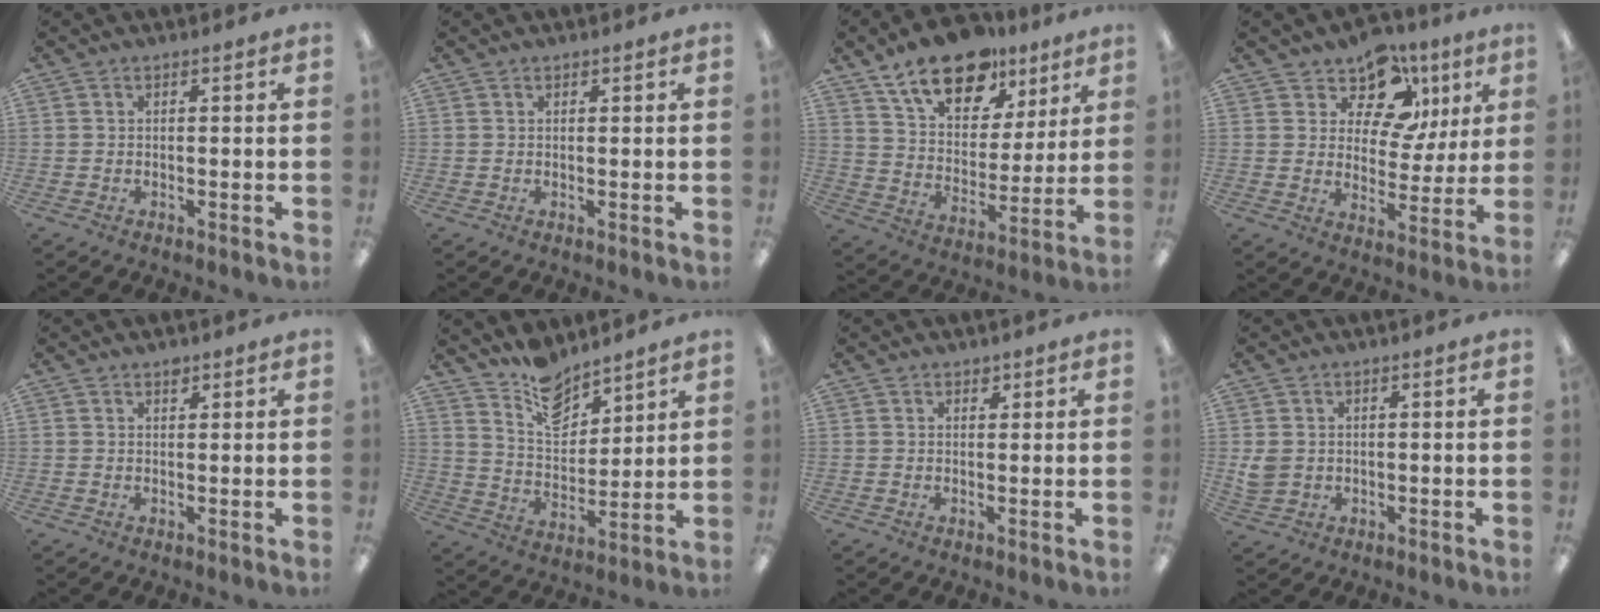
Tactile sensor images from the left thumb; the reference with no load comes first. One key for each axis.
{"total": 0.7, "fx": 0.5, "fy": 0.4, "fz": 0.1, "tx": -0.002, "ty": 0.002, "tz": 0.010}
{"total": 18.3, "fx": 12.7, "fy": 9.6, "fz": 9.1, "tx": -0.154, "ty": -0.067, "tz": 0.225}
{"total": 12.3, "fx": 8.4, "fy": 7.3, "fz": 5.2, "tx": -0.084, "ty": -0.057, "tz": 0.152}
{"total": 1.7, "fx": 1.4, "fy": 0.9, "fz": 0.6, "tx": 0.004, "ty": -0.006, "tz": 0.023}
{"total": 11.3, "fx": 9.2, "fy": 5.3, "fz": 3.8, "tx": -0.062, "ty": -0.064, "tz": 0.172}
{"total": 1.5, "fx": 1.2, "fy": 0.9, "fz": 0.2, "tx": 0.003, "ty": -0.002, "tz": 0.020}
{"total": 3.7, "fx": 0.8, "fy": 3.2, "fz": 1.6, "tx": -0.024, "ty": 0.003, "tz": 0.017}